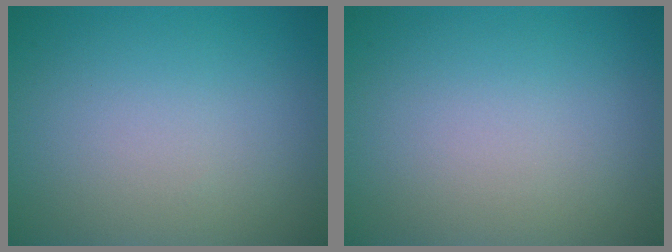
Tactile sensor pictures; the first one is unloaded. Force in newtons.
{"total": 0.0}